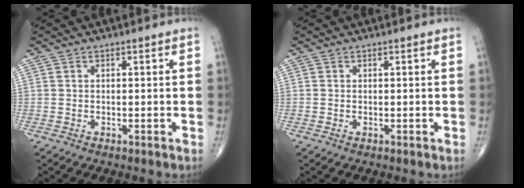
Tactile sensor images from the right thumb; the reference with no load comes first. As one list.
[{"total": 0.0}]